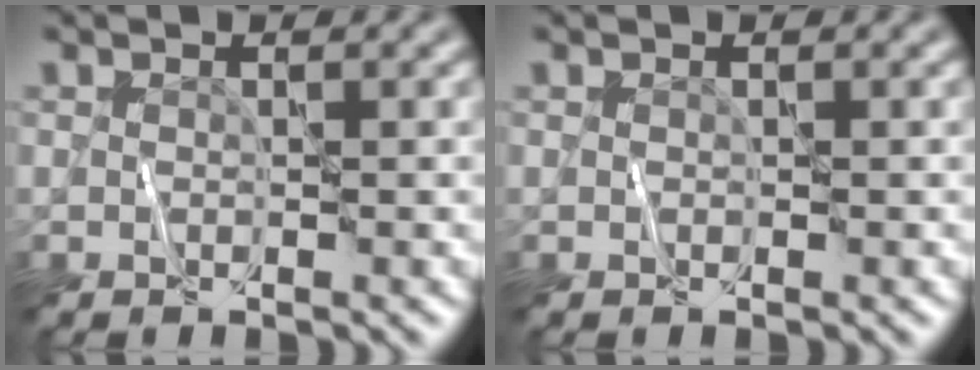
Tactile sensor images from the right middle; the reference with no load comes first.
{"total": 0.0}